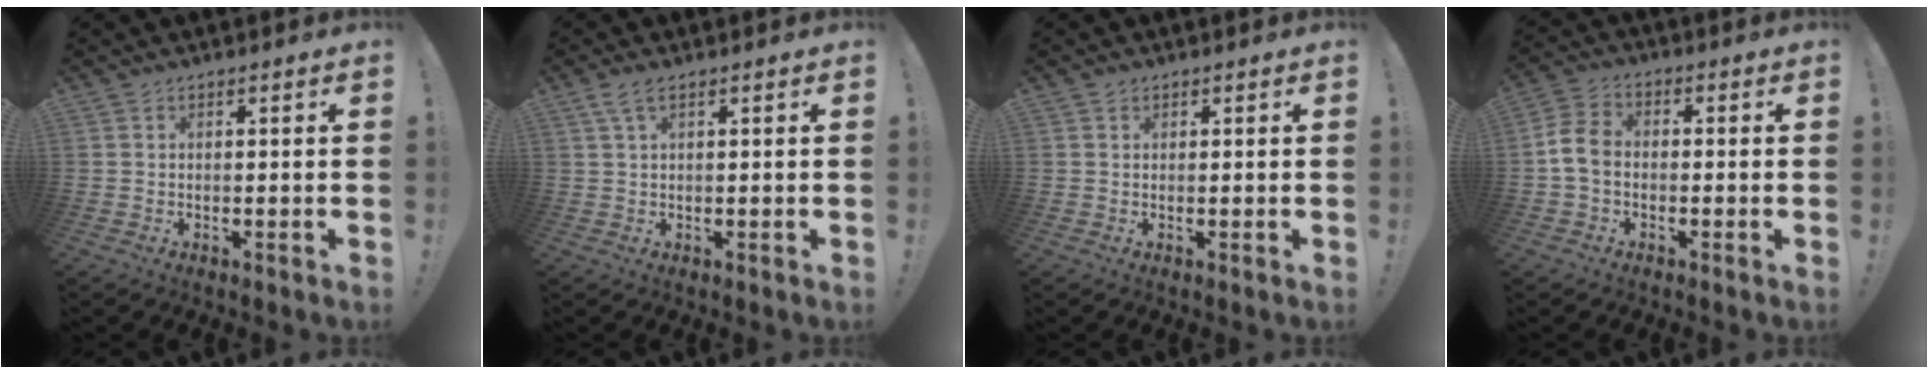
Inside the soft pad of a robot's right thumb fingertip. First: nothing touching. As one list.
[{"total": 3.5, "force": [1.8, 1.0, 2.8], "torque": [-0.066, 0.004, 0.035]}, {"total": 0.8, "force": [0.6, 0.6, 0.2], "torque": [-0.003, 0.001, 0.011]}, {"total": 7.2, "force": [-1.3, 5.4, 4.6], "torque": [-0.090, 0.016, -0.020]}]